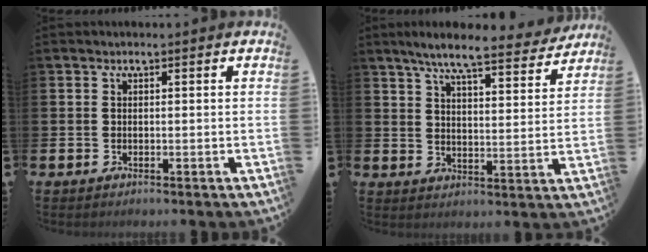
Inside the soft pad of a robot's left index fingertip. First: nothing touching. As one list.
[{"total": 8.0, "force": [7.2, 0.9, 3.4], "torque": [-0.078, -0.037, 0.123]}]